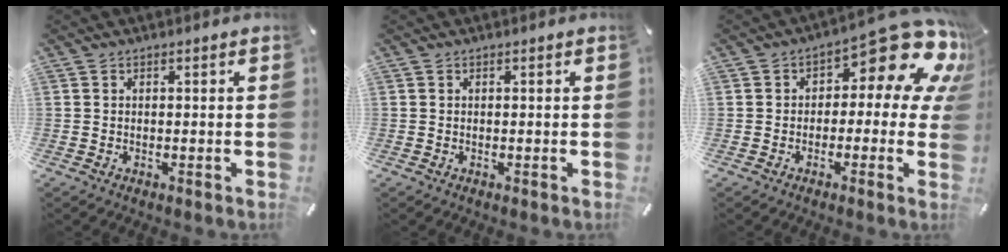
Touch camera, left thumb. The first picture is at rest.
{"total": 0.0}
{"total": 15.2, "force": [7.1, 7.1, 11.5], "torque": [-0.148, -0.055, 0.116]}